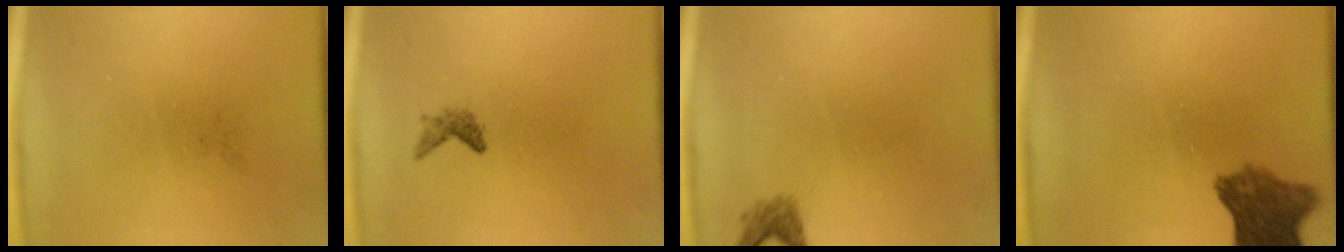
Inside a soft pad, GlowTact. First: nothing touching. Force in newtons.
{"total": 1.1}
{"total": 1.4}
{"total": 7.1}